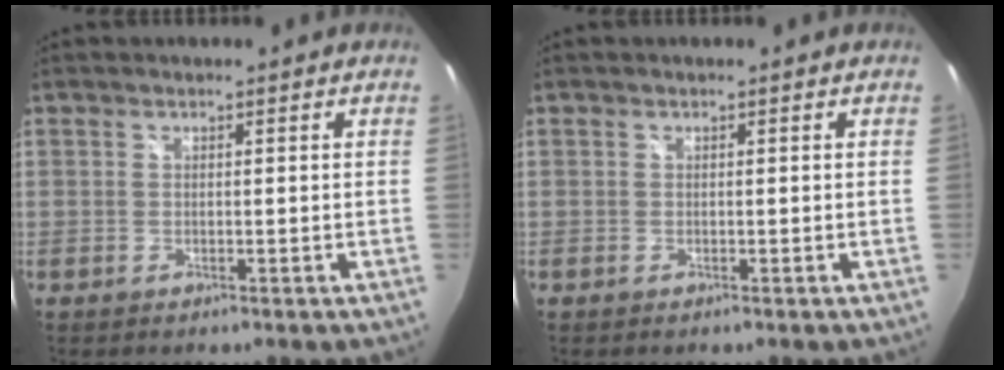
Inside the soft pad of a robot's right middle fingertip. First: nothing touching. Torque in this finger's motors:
{"motor_torque": [1.37, -0.76, 0.30, 0.02]}